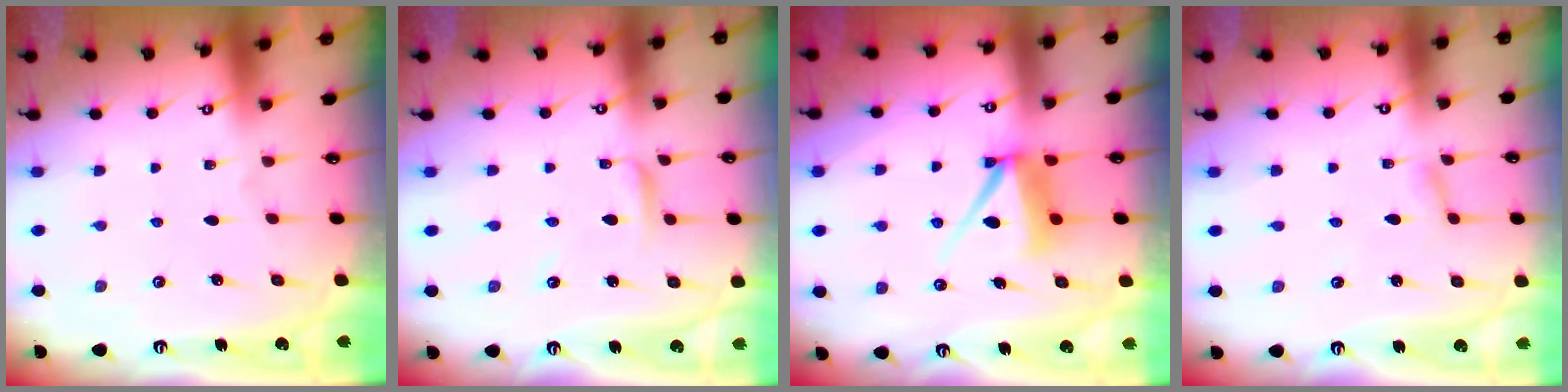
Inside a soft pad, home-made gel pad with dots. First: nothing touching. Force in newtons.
{"total": 3.9, "press": 3.9, "slide": 0.2}
{"total": 8.9, "press": 8.9, "slide": 0.6}
{"total": 1.8, "press": 1.7, "slide": 0.1}